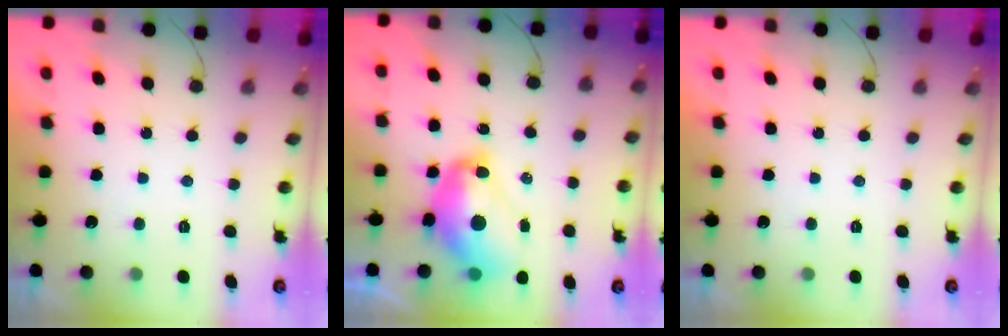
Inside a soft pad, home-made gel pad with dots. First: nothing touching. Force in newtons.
{"total": 13.9, "press": 13.8, "slide": 1.7}
{"total": 0.0}